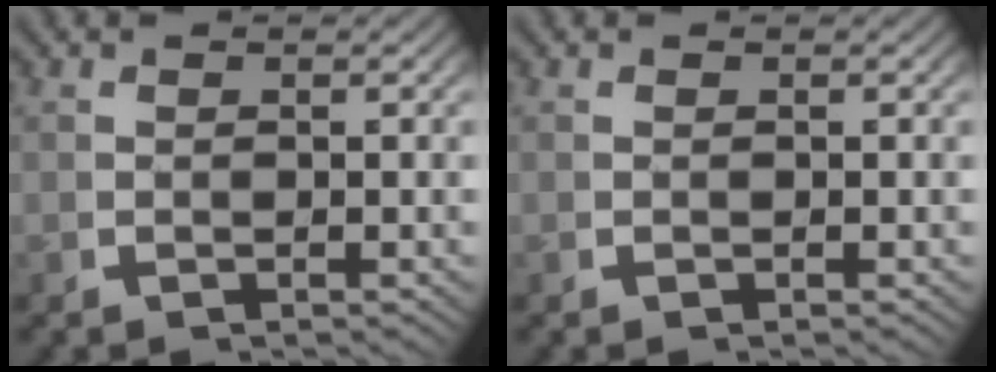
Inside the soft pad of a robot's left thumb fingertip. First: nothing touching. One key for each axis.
{"total": 0.0}